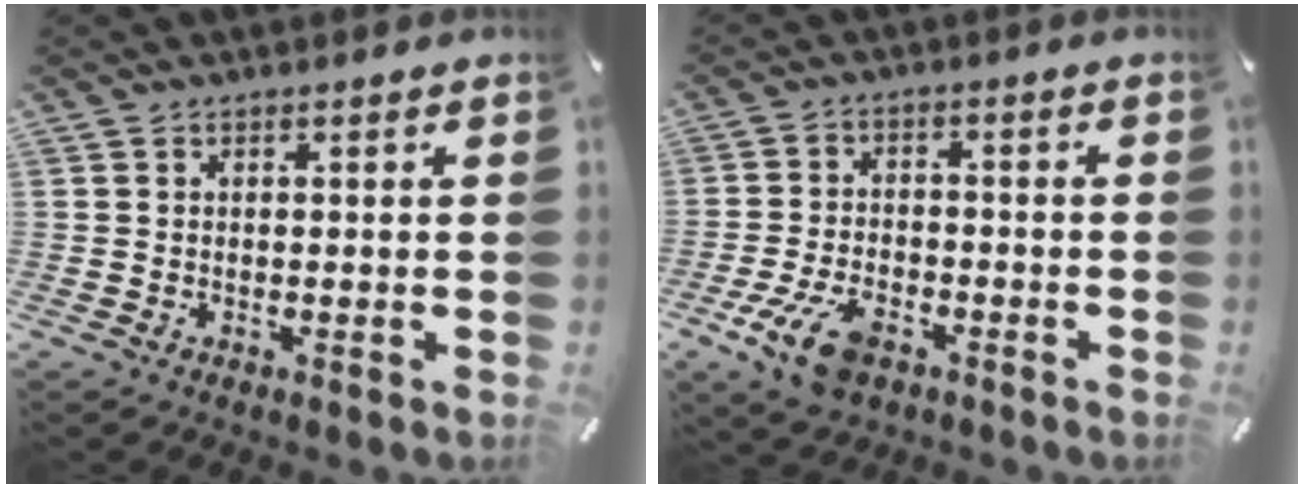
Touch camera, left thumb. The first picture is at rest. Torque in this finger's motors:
{"motor_torque": [0.06, 0.32, 0.44, 0.33, 0.13]}